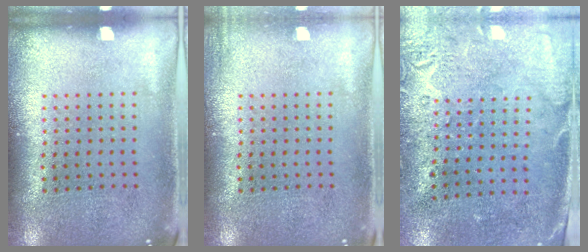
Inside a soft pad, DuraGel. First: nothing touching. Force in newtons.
{"total": 0.8, "press": 0.7, "slide": 0.1}
{"total": 2.7, "press": 2.2, "slide": 1.6}